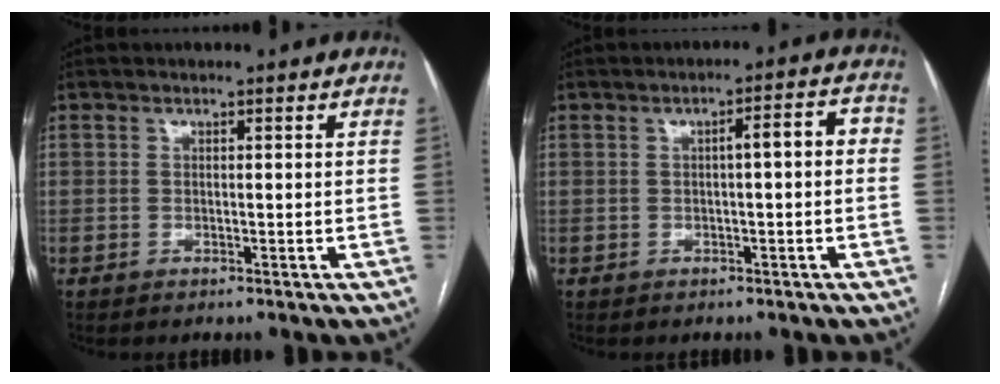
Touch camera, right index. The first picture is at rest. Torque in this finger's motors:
{"motor_torque": [0.28, 0.08, 0.09, 0.04]}